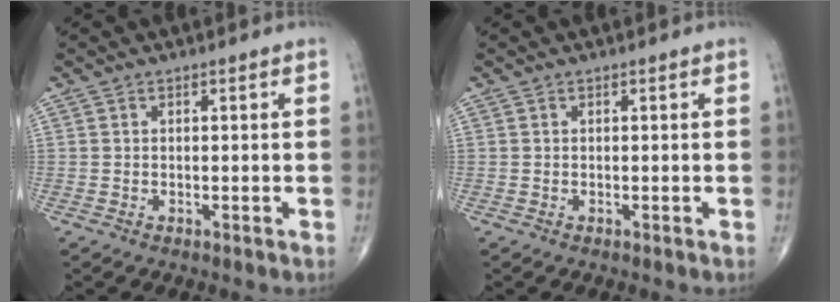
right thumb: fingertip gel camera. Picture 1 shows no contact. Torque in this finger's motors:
{"motor_torque": [0.00, 0.00, 0.00, 0.00, 0.00]}